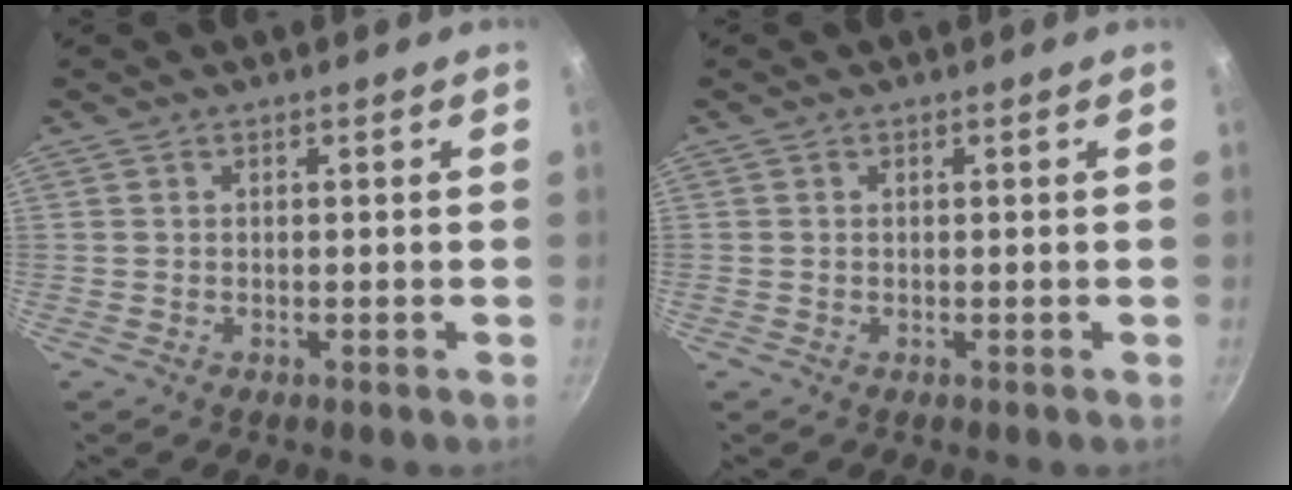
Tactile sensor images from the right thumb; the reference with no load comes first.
{"total": 0.0}